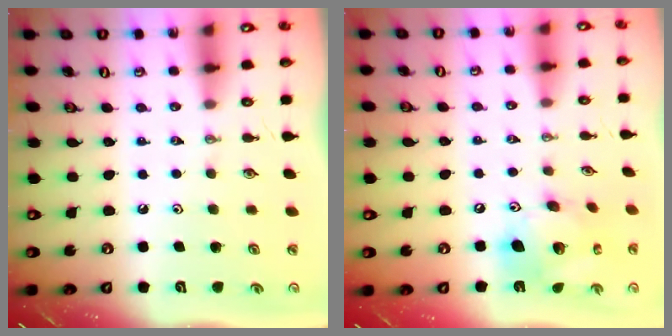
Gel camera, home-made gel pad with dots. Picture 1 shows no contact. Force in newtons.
{"total": 16.1, "press": 16.0, "slide": 2.1}